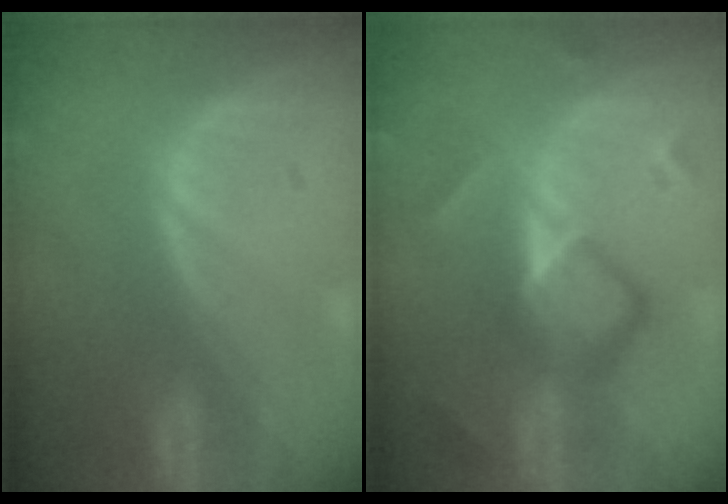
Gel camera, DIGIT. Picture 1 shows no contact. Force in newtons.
{"total": 7.7, "press": 7.7, "slide": 0.5}